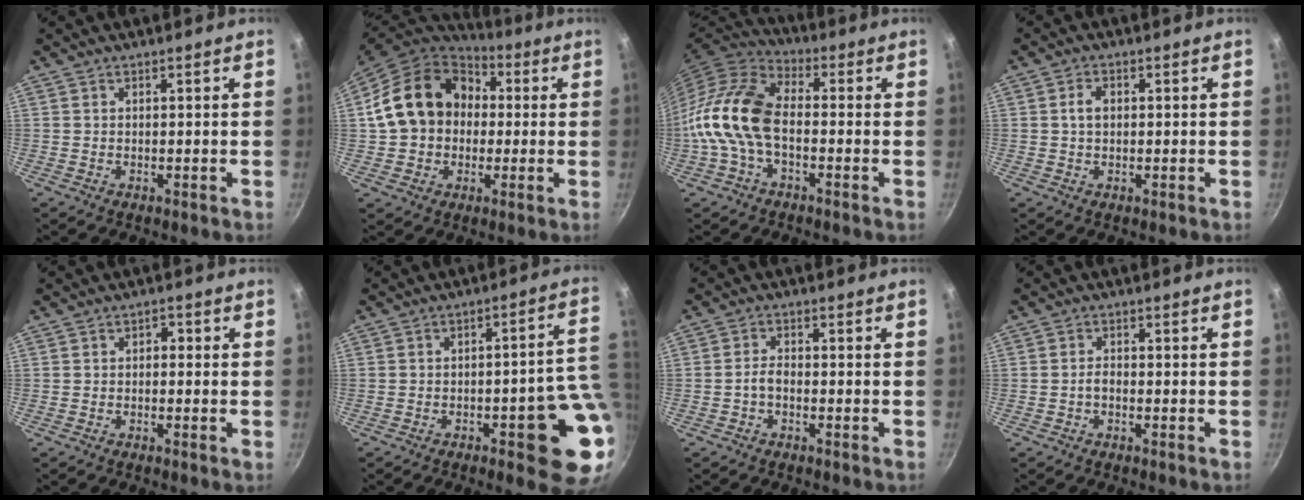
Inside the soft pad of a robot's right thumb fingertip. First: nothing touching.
{"total": 18.9, "force": [2.1, 15.3, 10.8], "torque": [-0.172, 0.043, 0.030]}
{"total": 12.7, "force": [-2.5, 7.4, 10.0], "torque": [-0.191, 0.037, -0.067]}
{"total": 2.6, "force": [0.2, 1.8, 1.9], "torque": [-0.025, 0.007, 0.003]}
{"total": 1.6, "force": [-0.3, 1.1, 1.2], "torque": [-0.020, 0.007, -0.008]}
{"total": 14.3, "force": [-3.2, 4.1, 13.3], "torque": [-0.122, 0.022, -0.039]}
{"total": 2.2, "force": [-1.2, 0.9, 1.5], "torque": [-0.030, 0.015, -0.027]}
{"total": 1.5, "force": [-0.8, 0.7, 1.0], "torque": [-0.016, 0.012, -0.016]}